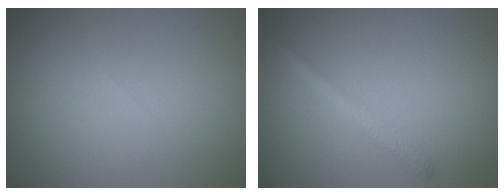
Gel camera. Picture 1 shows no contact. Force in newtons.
{"total": 1.4, "press": 1.4, "slide": 0.1}